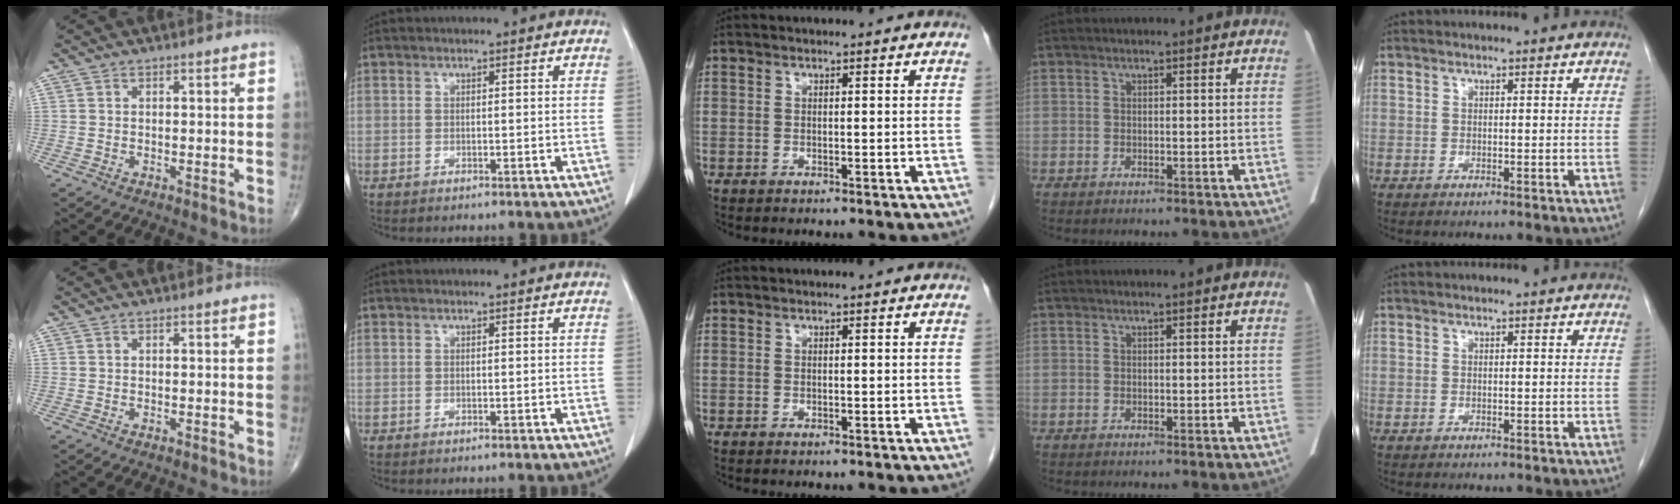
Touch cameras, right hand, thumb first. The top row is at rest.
{}